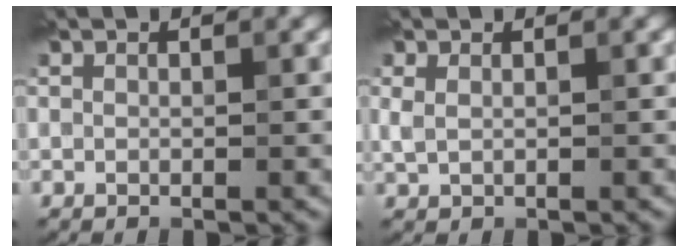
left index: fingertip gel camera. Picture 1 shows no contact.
{"total": 1.3, "force": [0.2, 0.8, 1.0], "torque": [-0.027, -0.001, 0.006]}